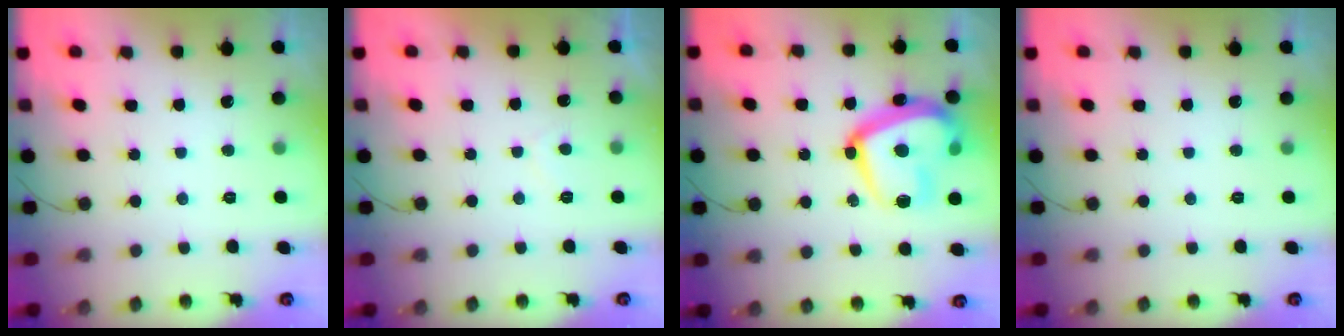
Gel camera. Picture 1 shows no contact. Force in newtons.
{"total": 1.9, "press": 1.7, "slide": 0.7}
{"total": 22.4, "press": 22.3, "slide": 2.2}
{"total": 0.0}